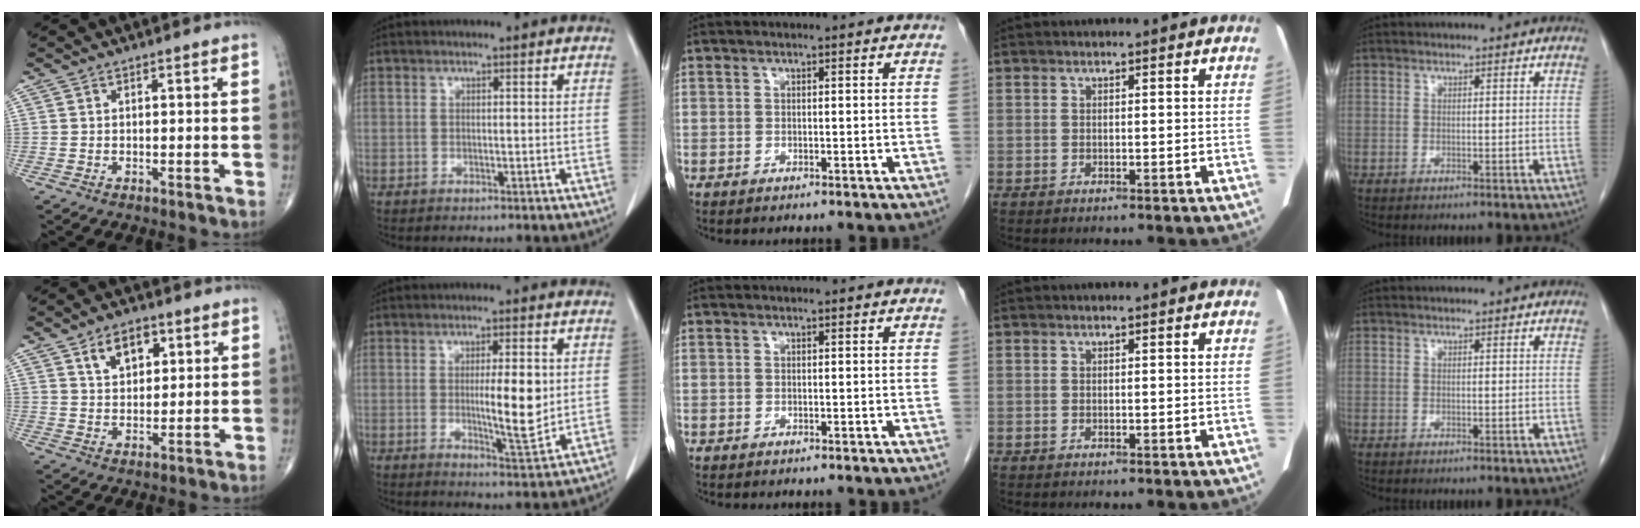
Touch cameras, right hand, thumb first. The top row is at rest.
{"thumb": {"total": 7.1, "force": [3.4, 4.4, 4.4], "torque": [-0.050, -0.015, 0.058]}, "index": {"total": 7.8, "force": [0.5, 1.4, 7.6], "torque": [-0.114, -0.013, 0.010]}}